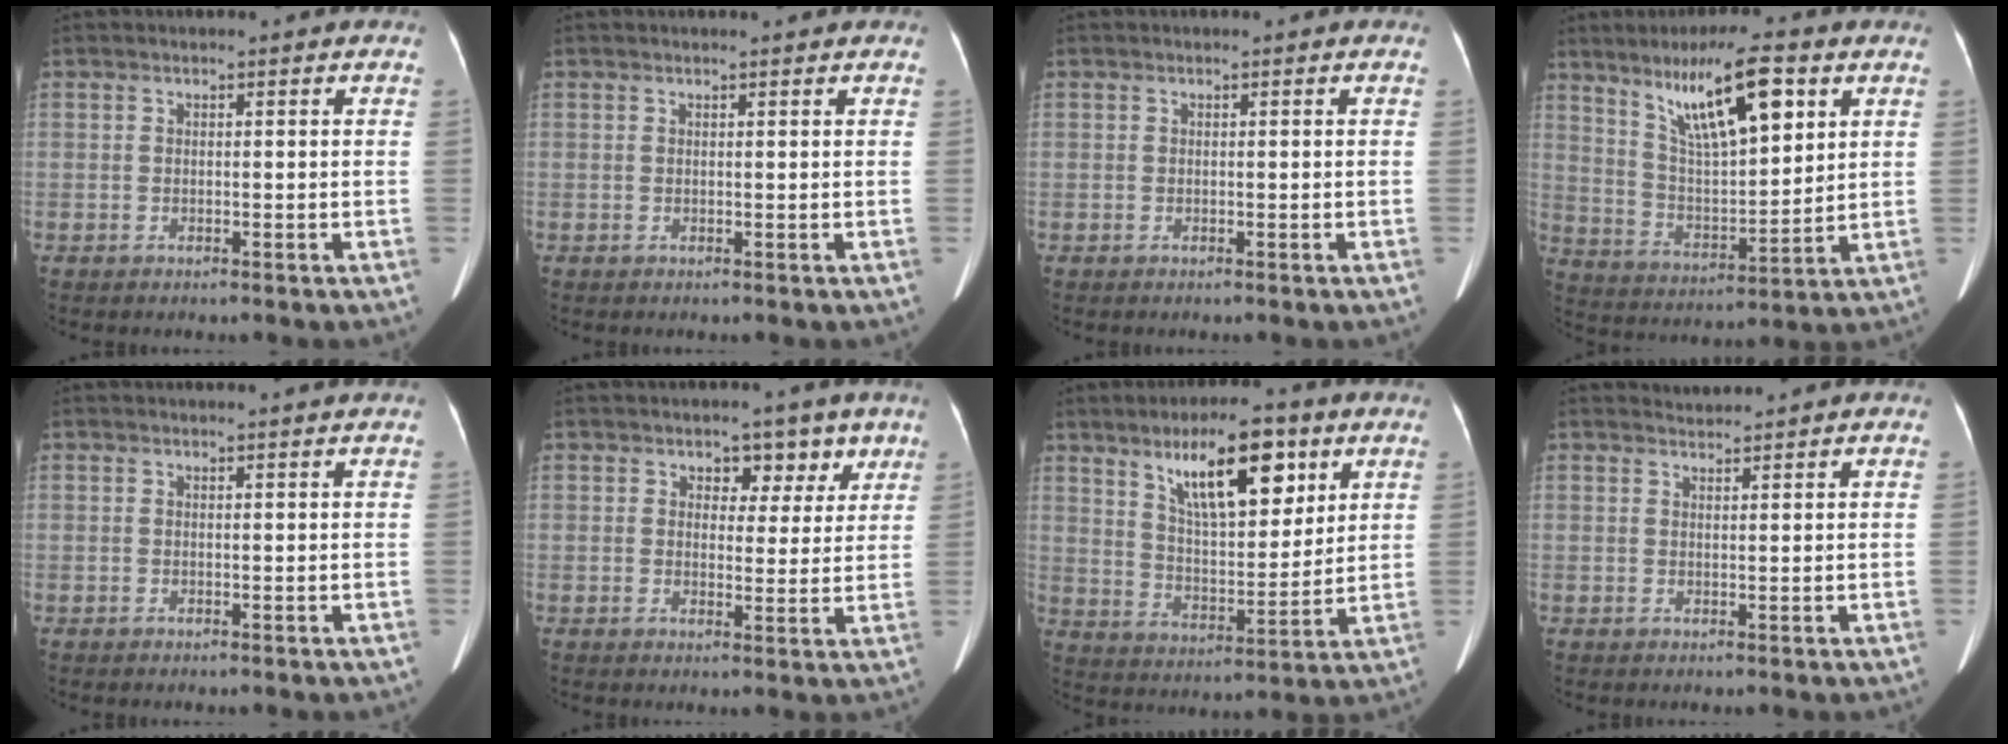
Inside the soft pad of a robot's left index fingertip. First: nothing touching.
{"total": 1.3, "force": [1.2, 0.0, 0.4], "torque": [-0.010, 0.007, 0.014]}
{"total": 0.0}
{"total": 14.1, "force": [7.6, 3.1, 11.5], "torque": [-0.202, 0.013, 0.142]}
{"total": 1.8, "force": [1.7, -0.5, 0.4], "torque": [-0.013, -0.001, 0.020]}
{"total": 4.9, "force": [3.2, 3.2, 1.9], "torque": [-0.005, 0.005, 0.043]}
{"total": 13.6, "force": [7.5, 4.4, 10.4], "torque": [-0.172, 0.012, 0.133]}
{"total": 1.7, "force": [1.5, -0.4, -0.6], "torque": [-0.001, 0.004, 0.032]}